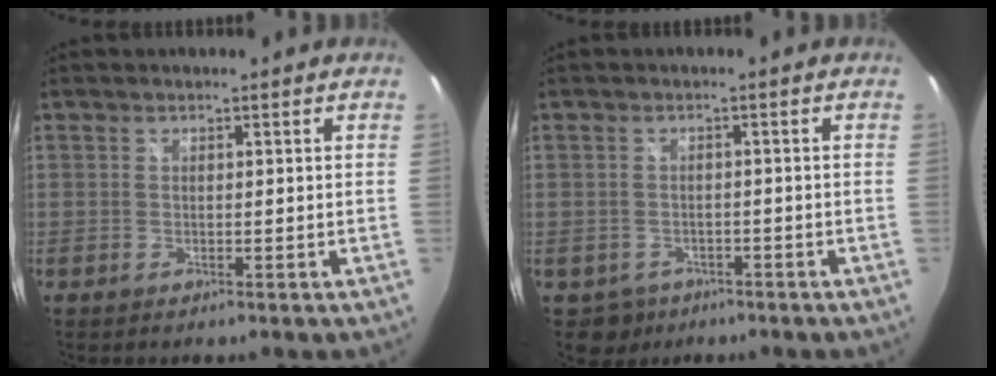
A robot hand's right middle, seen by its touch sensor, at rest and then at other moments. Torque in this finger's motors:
{"motor_torque": [-0.01, -0.24, -0.02, -0.01]}